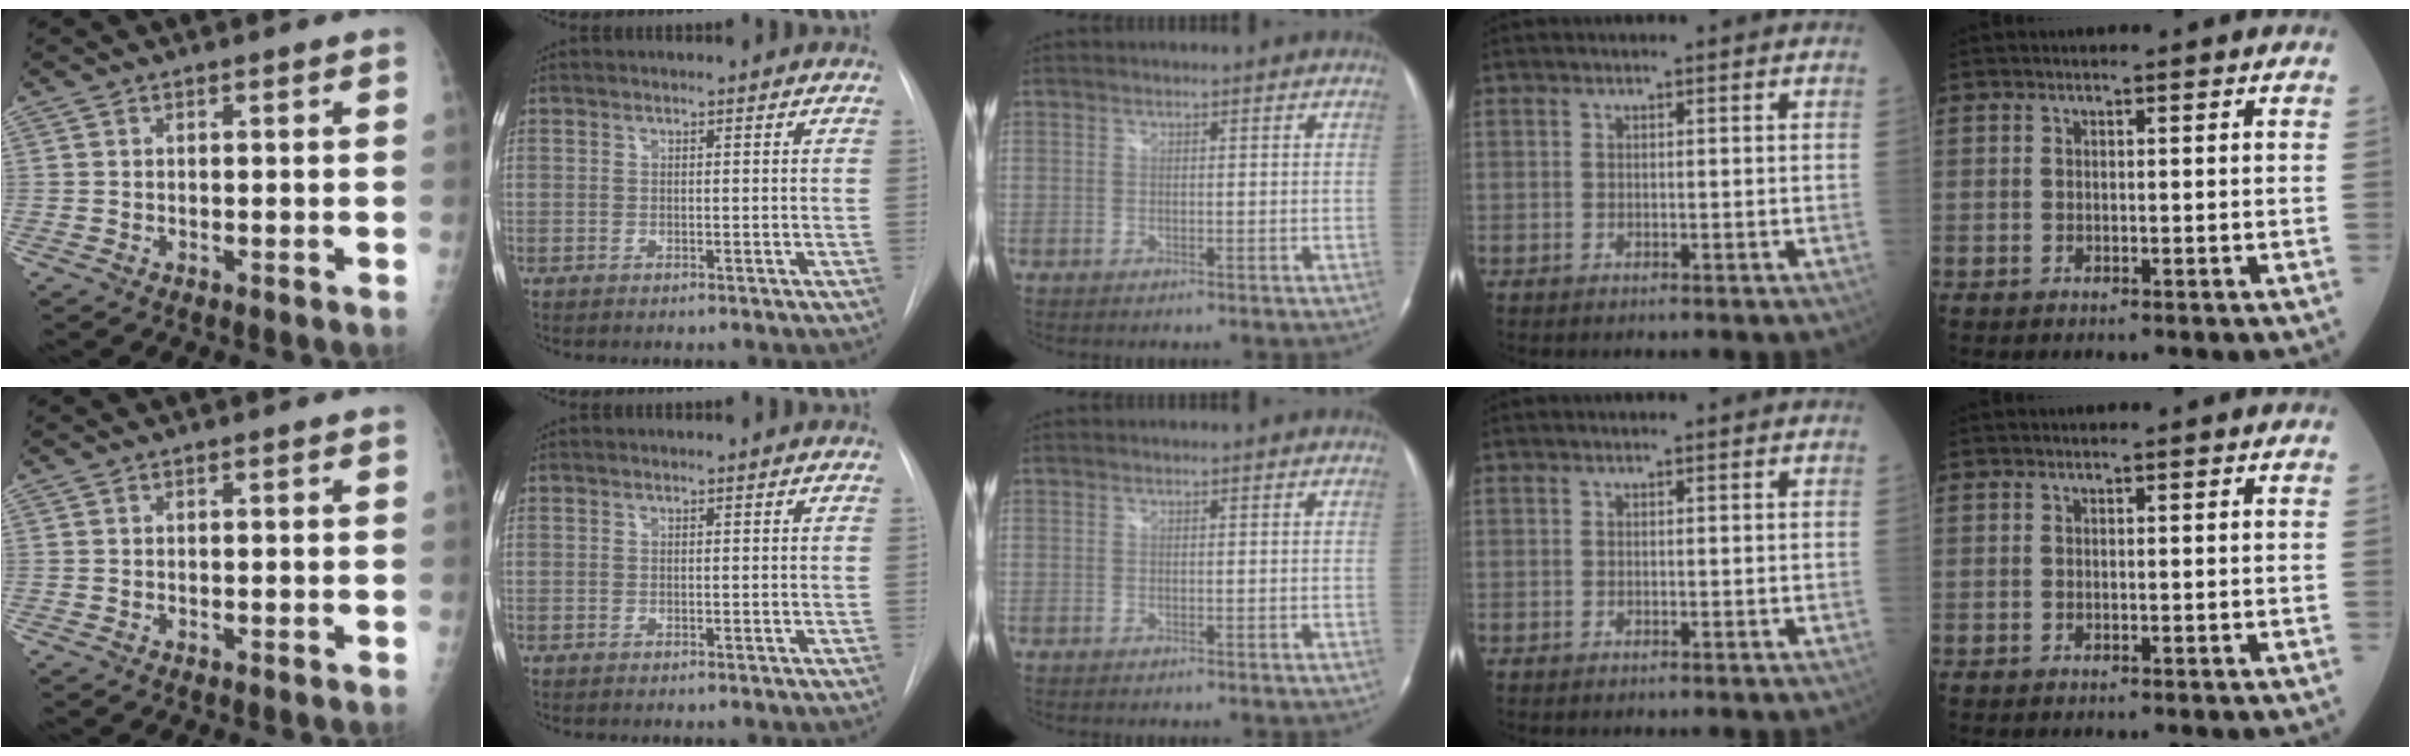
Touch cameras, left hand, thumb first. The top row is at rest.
{}